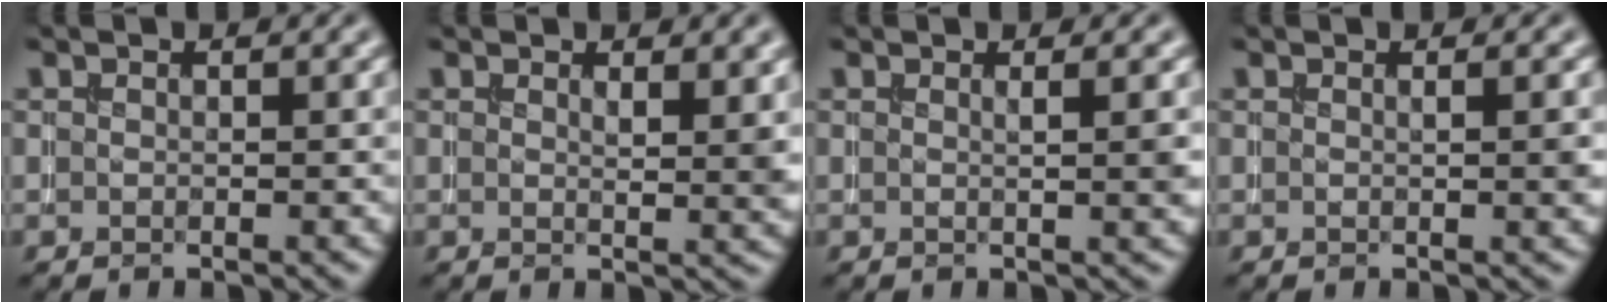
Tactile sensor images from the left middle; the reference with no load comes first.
{"total": 2.0, "force": [1.1, 0.4, 1.6], "torque": [-0.019, -0.006, 0.022]}
{"total": 1.2, "force": [0.4, 0.2, 1.1], "torque": [-0.008, -0.001, 0.003]}
{"total": 0.8, "force": [0.2, 0.0, 0.8], "torque": [-0.009, -0.003, 0.002]}